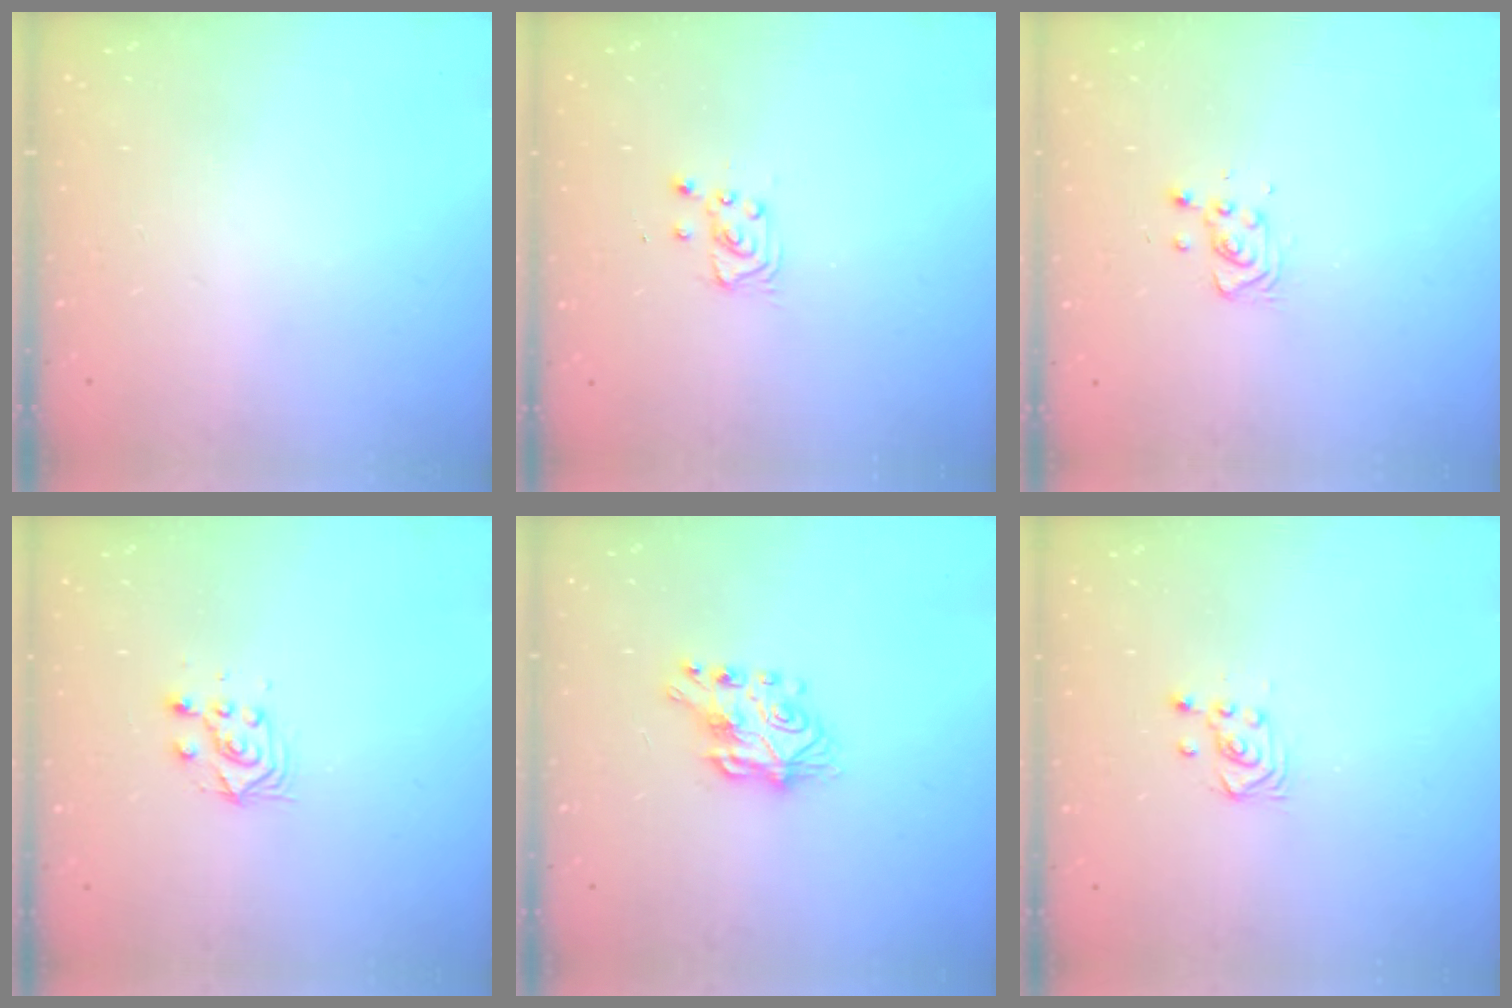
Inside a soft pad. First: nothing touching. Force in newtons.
{"total": 2.9, "press": 2.9, "slide": 0.4}
{"total": 5.4, "press": 5.3, "slide": 1.2}
{"total": 7.0, "press": 7.0, "slide": 0.7}
{"total": 7.4, "press": 7.3, "slide": 0.8}
{"total": 3.5, "press": 3.4, "slide": 0.8}